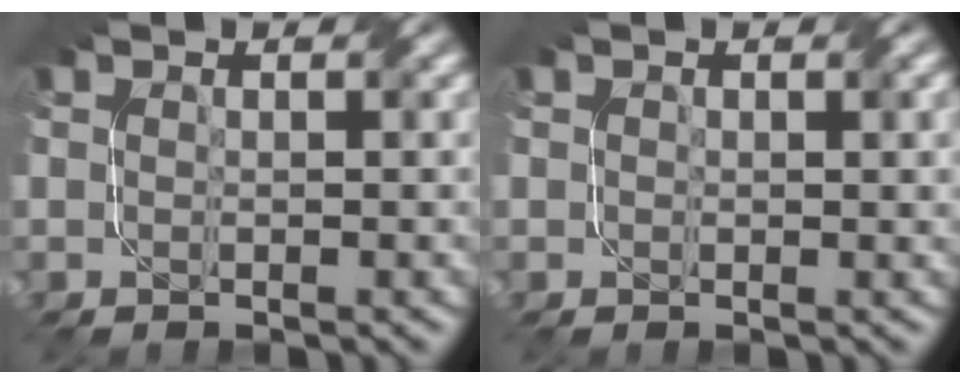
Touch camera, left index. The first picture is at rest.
{"total": 1.3, "force": [0.6, 0.8, 0.9], "torque": [-0.010, -0.001, 0.011]}